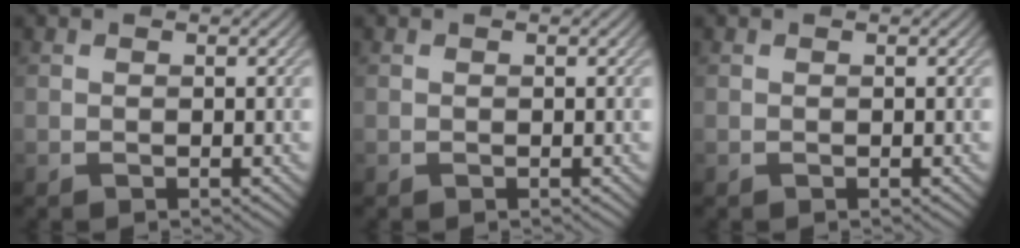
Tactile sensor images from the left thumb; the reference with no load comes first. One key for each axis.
{"total": 0.0}
{"total": 0.0}